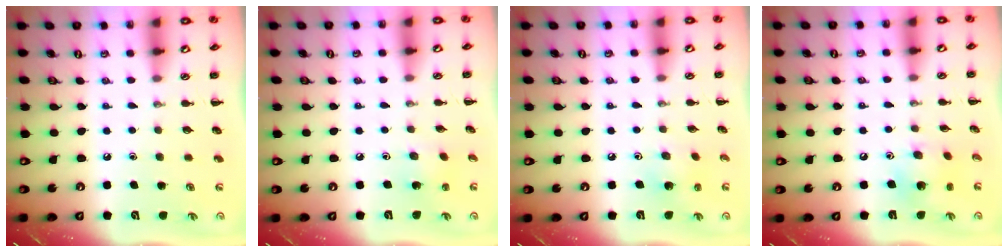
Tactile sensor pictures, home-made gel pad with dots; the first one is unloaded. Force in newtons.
{"total": 1.6, "press": 1.5, "slide": 0.6}
{"total": 2.7, "press": 2.7, "slide": 0.6}
{"total": 6.9, "press": 6.7, "slide": 1.5}